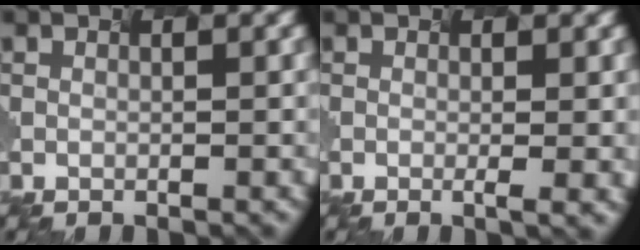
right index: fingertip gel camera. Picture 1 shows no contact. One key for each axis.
{"total": 1.3, "fx": -0.5, "fy": -0.2, "fz": 1.2, "tx": -0.023, "ty": 0.001, "tz": 0.007}